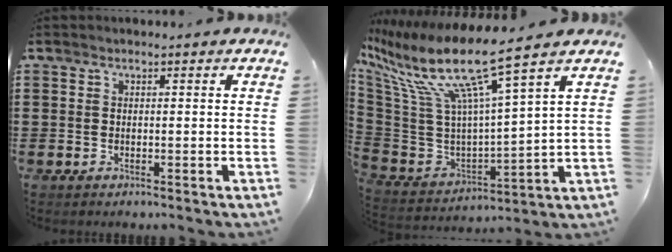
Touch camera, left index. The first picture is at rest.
{"total": 12.8, "force": [8.0, 1.7, 9.9], "torque": [-0.228, -0.055, 0.125]}